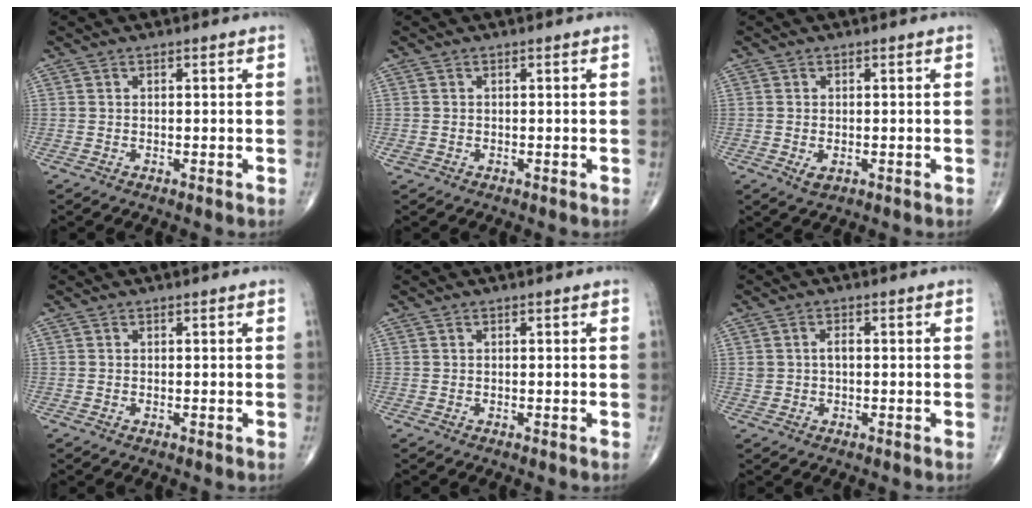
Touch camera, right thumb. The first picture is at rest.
{"total": 0.8, "force": [-0.2, 0.6, 0.4], "torque": [-0.013, 0.001, 0.000]}
{"total": 1.9, "force": [-0.4, 1.1, 1.5], "torque": [-0.025, -0.004, -0.004]}
{"total": 0.0}
{"total": 0.0}
{"total": 2.2, "force": [0.2, 1.4, 1.6], "torque": [-0.025, 0.003, 0.004]}